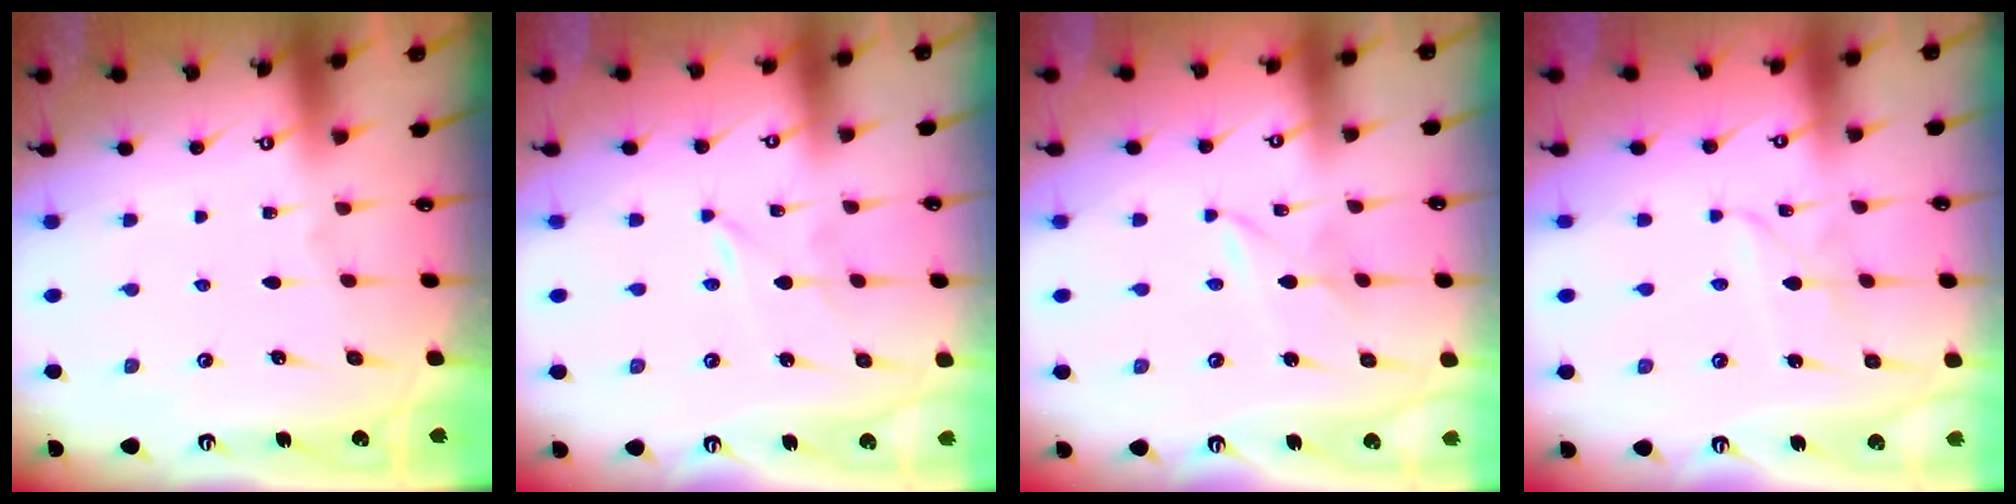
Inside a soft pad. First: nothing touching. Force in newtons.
{"total": 0.0}
{"total": 1.7, "press": 1.7, "slide": 0.2}
{"total": 4.0, "press": 4.0, "slide": 0.3}